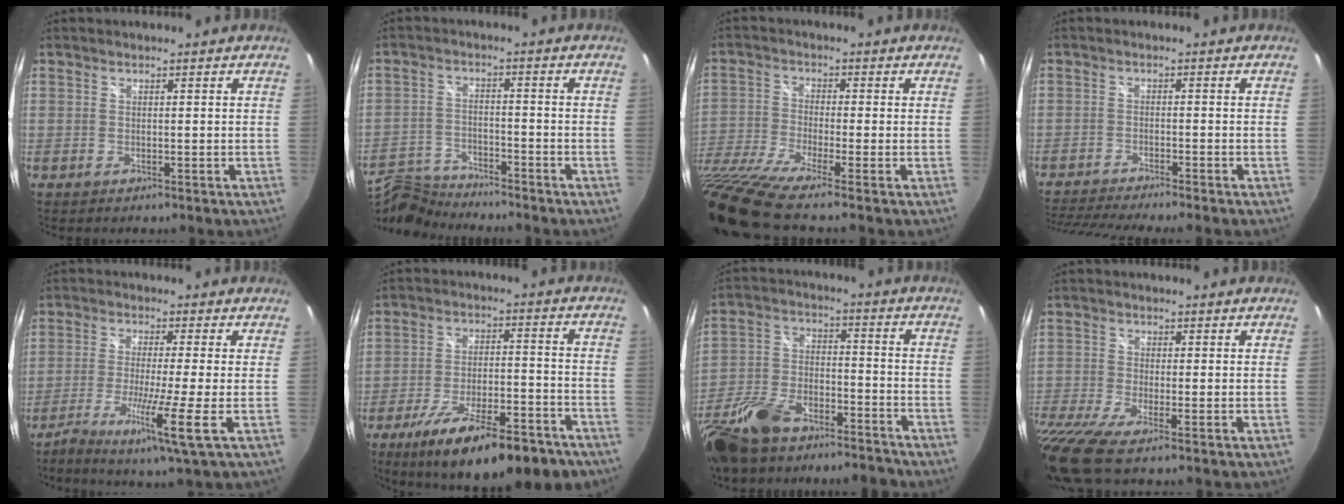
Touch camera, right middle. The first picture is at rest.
{"total": 11.6, "force": [-10.6, 3.2, 3.5], "torque": [-0.100, -0.003, -0.194]}
{"total": 13.2, "force": [-10.1, 0.3, 8.5], "torque": [-0.193, -0.045, -0.203]}
{"total": 9.4, "force": [-8.5, -1.0, 3.7], "torque": [-0.096, -0.023, -0.143]}
{"total": 9.4, "force": [-4.1, -1.3, 8.3], "torque": [-0.173, -0.021, -0.078]}
{"total": 21.1, "force": [-14.6, 6.2, 13.9], "torque": [-0.227, -0.034, -0.209]}
{"total": 19.3, "force": [-15.1, 7.2, 9.6], "torque": [-0.220, -0.019, -0.262]}
{"total": 11.6, "force": [-8.2, 1.1, 8.2], "torque": [-0.195, -0.055, -0.154]}